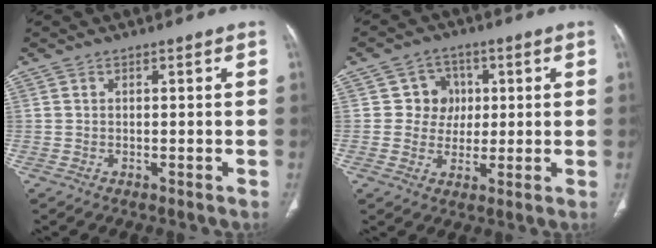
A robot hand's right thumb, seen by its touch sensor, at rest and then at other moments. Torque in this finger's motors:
{"motor_torque": [-0.52, 0.37, 0.11, -0.38, -0.02]}